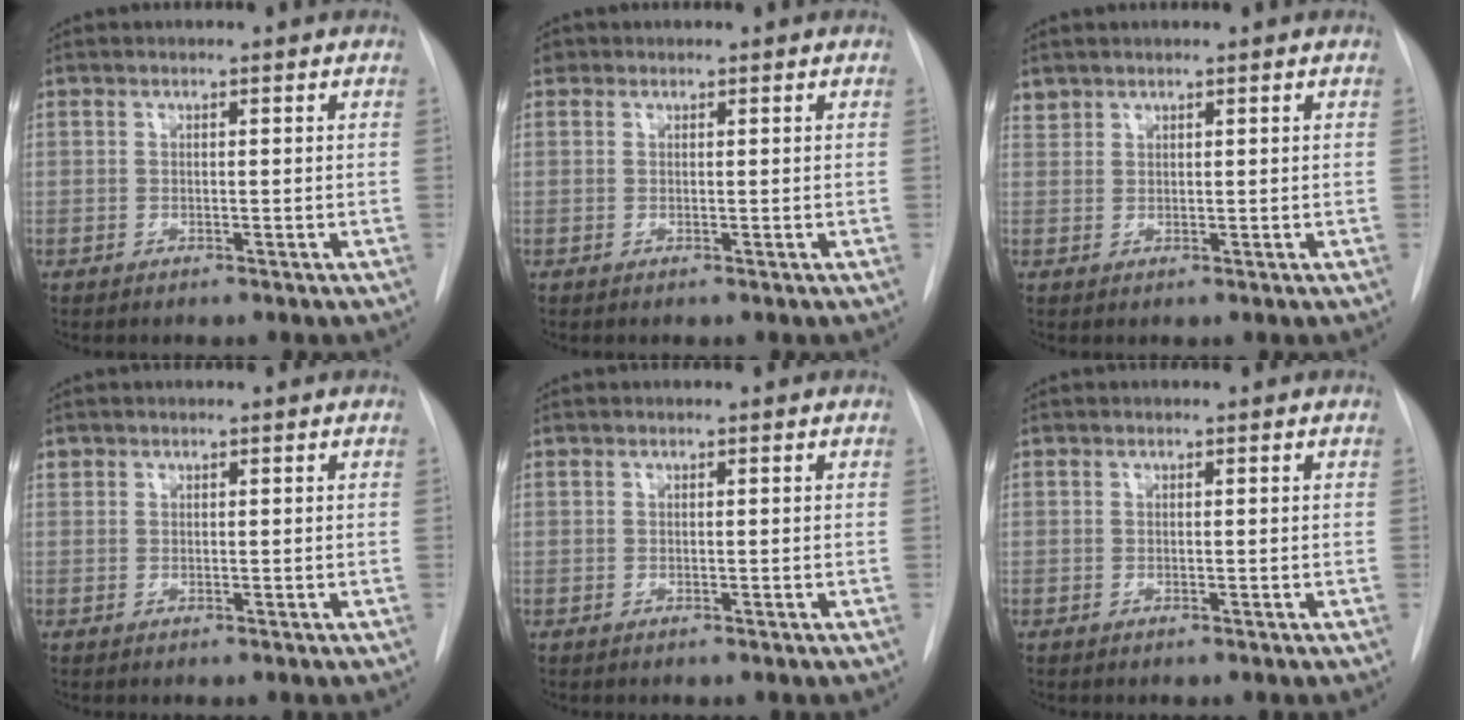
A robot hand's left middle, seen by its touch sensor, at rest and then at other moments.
{"total": 0.7, "force": [0.4, 0.6, 0.0], "torque": [0.004, 0.006, 0.004]}
{"total": 1.2, "force": [1.1, 0.4, -0.1], "torque": [0.003, 0.006, 0.022]}
{"total": 0.6, "force": [0.4, 0.5, 0.0], "torque": [0.002, 0.007, 0.007]}
{"total": 0.0}
{"total": 0.0}